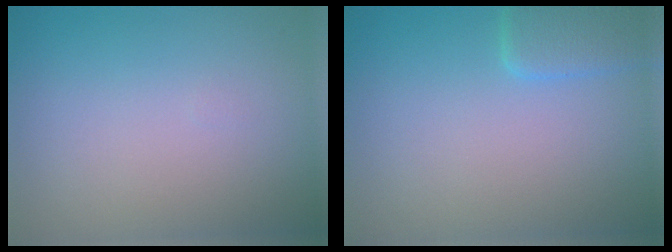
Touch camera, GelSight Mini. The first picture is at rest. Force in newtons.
{"total": 2.6, "press": 2.6, "slide": 0.2}